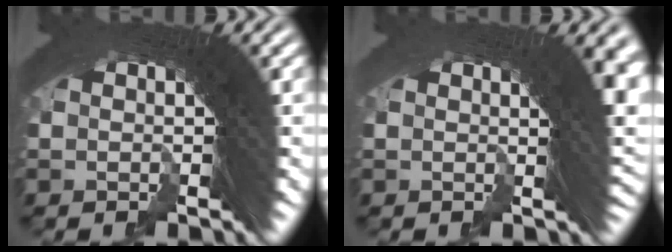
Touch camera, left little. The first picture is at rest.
{"total": 4.3, "force": [1.2, 0.7, 4.1], "torque": [-0.030, 0.020, 0.009]}